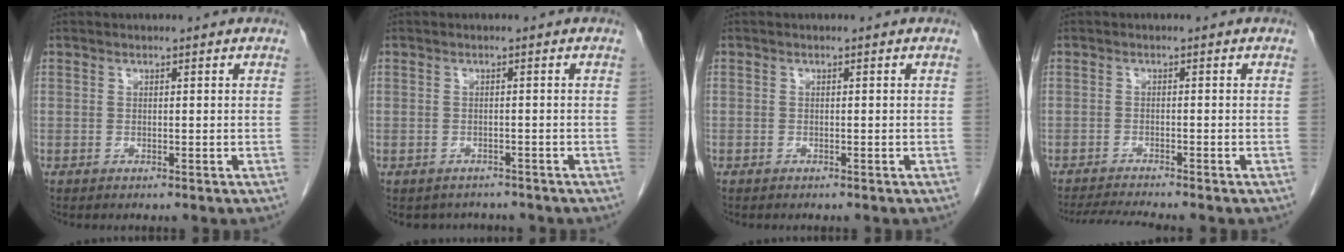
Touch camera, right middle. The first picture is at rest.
{"total": 3.5, "force": [-3.0, 1.7, 0.1], "torque": [-0.002, 0.006, -0.040]}
{"total": 0.0}
{"total": 4.5, "force": [-4.2, -0.9, 1.4], "torque": [-0.026, -0.020, -0.073]}